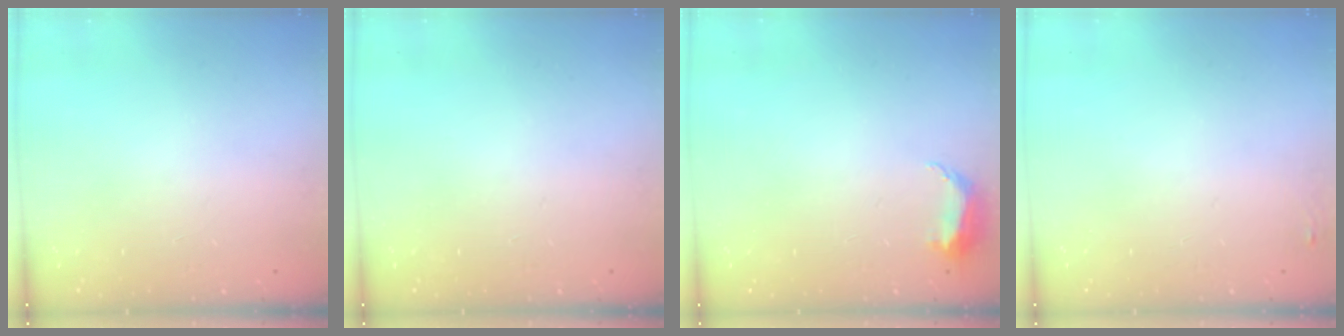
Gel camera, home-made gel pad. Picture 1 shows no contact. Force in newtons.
{"total": 0.0}
{"total": 6.3, "press": 6.2, "slide": 1.2}
{"total": 8.1, "press": 2.7, "slide": 7.7}